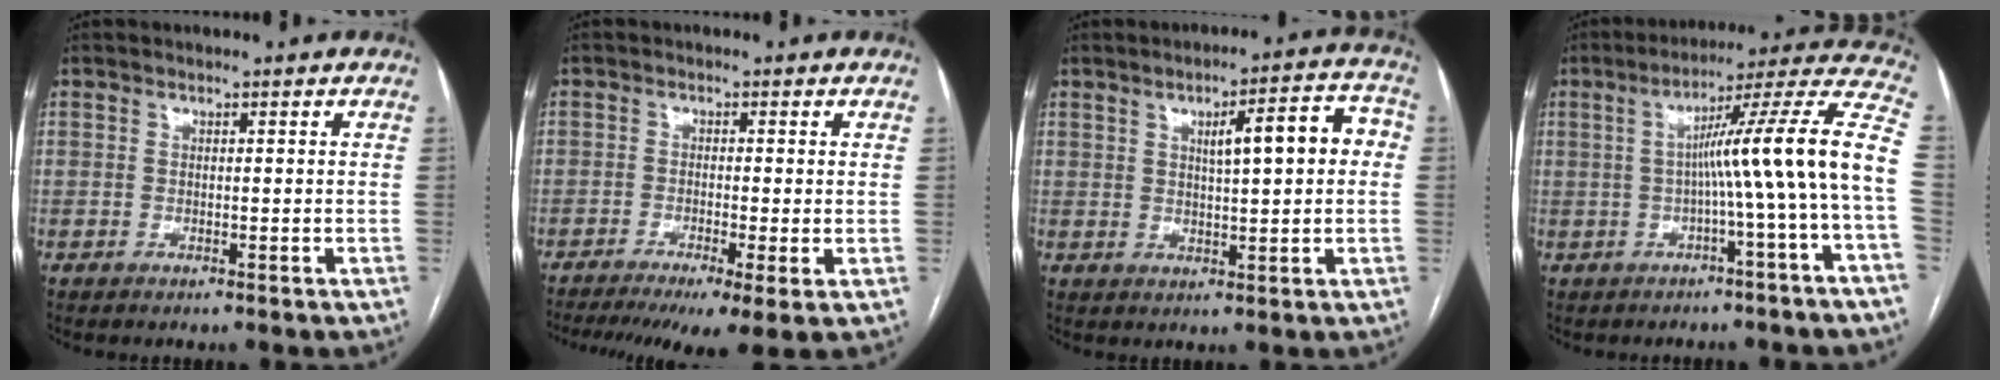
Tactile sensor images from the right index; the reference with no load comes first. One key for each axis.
{"total": 10.4, "fx": -6.3, "fy": 1.5, "fz": 8.1, "tx": -0.129, "ty": -0.015, "tz": -0.104}
{"total": 8.9, "fx": 1.7, "fy": 2.0, "fz": 8.5, "tx": -0.119, "ty": 0.024, "tz": 0.025}
{"total": 14.4, "fx": -1.3, "fy": -2.0, "fz": 14.2, "tx": -0.189, "ty": 0.030, "tz": -0.026}